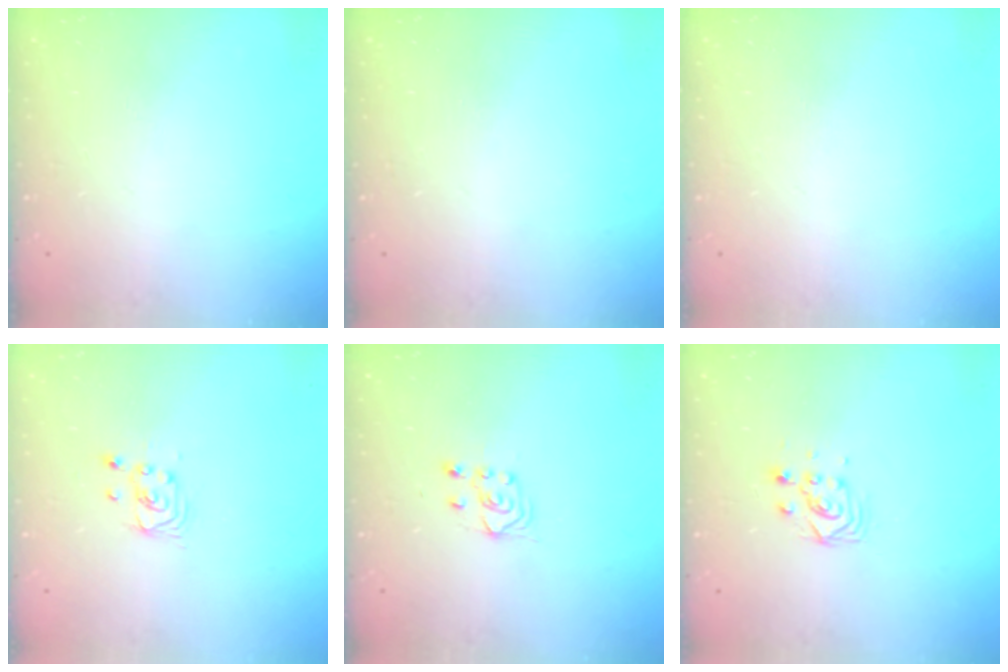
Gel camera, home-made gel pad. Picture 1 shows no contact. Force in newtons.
{"total": 0.0}
{"total": 0.0}
{"total": 2.2, "press": 2.2, "slide": 0.2}
{"total": 3.7, "press": 3.6, "slide": 1.0}
{"total": 4.6, "press": 4.6, "slide": 0.2}